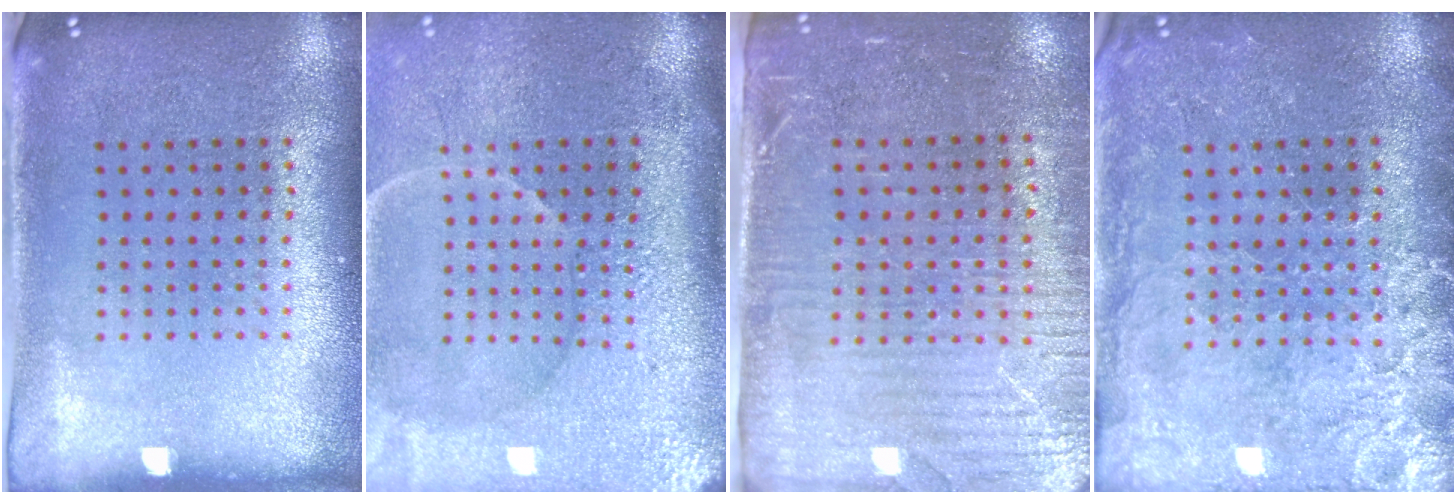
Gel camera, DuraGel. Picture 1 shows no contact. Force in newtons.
{"total": 4.5, "press": 3.9, "slide": 2.3}
{"total": 3.5, "press": 3.1, "slide": 1.5}
{"total": 3.3, "press": 3.2, "slide": 1.0}